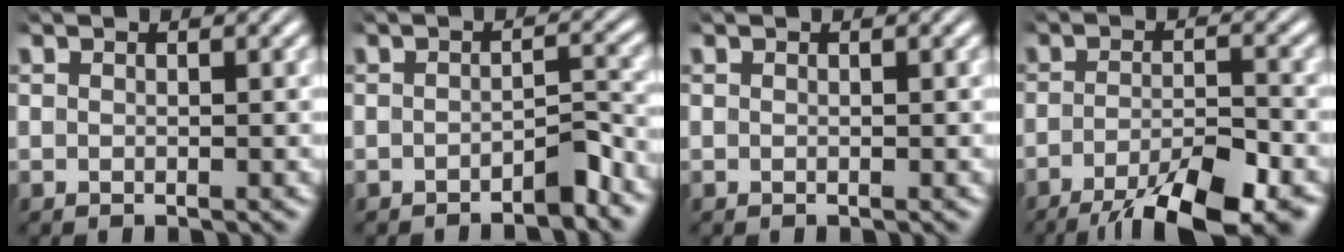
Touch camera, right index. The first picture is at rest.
{"total": 2.2, "force": [-1.8, -0.1, 1.2], "torque": [-0.013, -0.001, -0.033]}
{"total": 0.0}
{"total": 9.0, "force": [-6.2, 2.9, 5.9], "torque": [-0.085, -0.023, -0.089]}